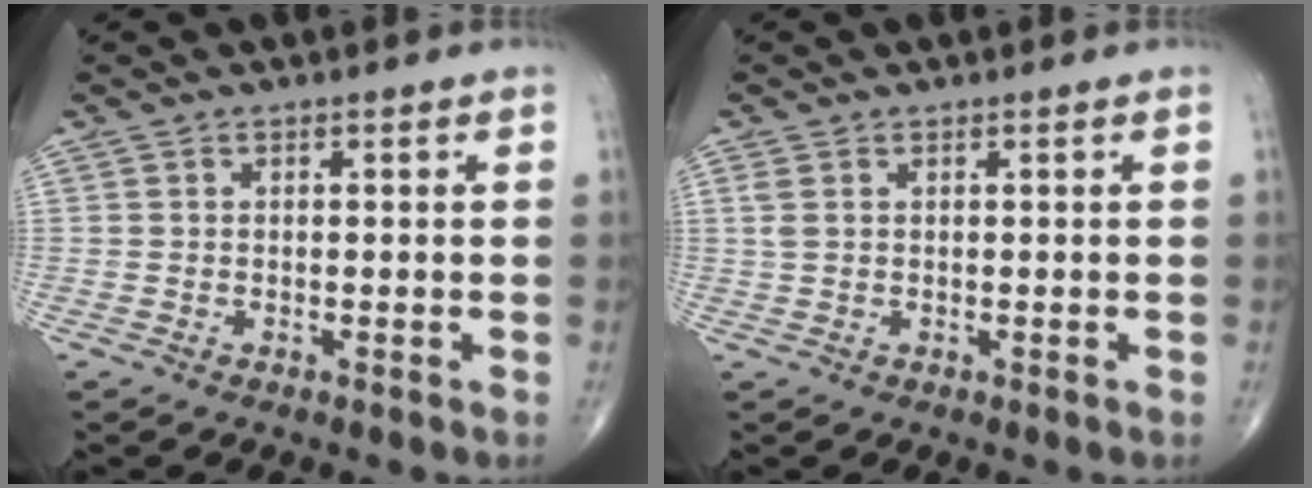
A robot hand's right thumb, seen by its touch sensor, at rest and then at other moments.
{"total": 1.6, "force": [0.6, 0.8, 1.2], "torque": [-0.037, 0.011, 0.021]}